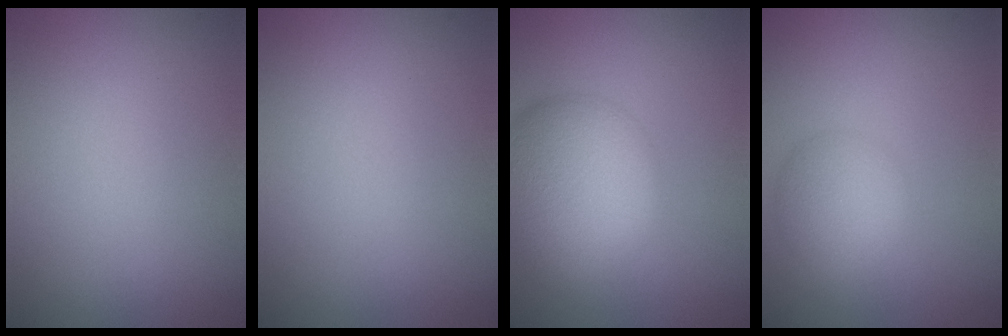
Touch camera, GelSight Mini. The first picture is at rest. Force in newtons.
{"total": 0.0}
{"total": 8.9, "press": 8.8, "slide": 0.5}
{"total": 3.9, "press": 3.9, "slide": 0.2}